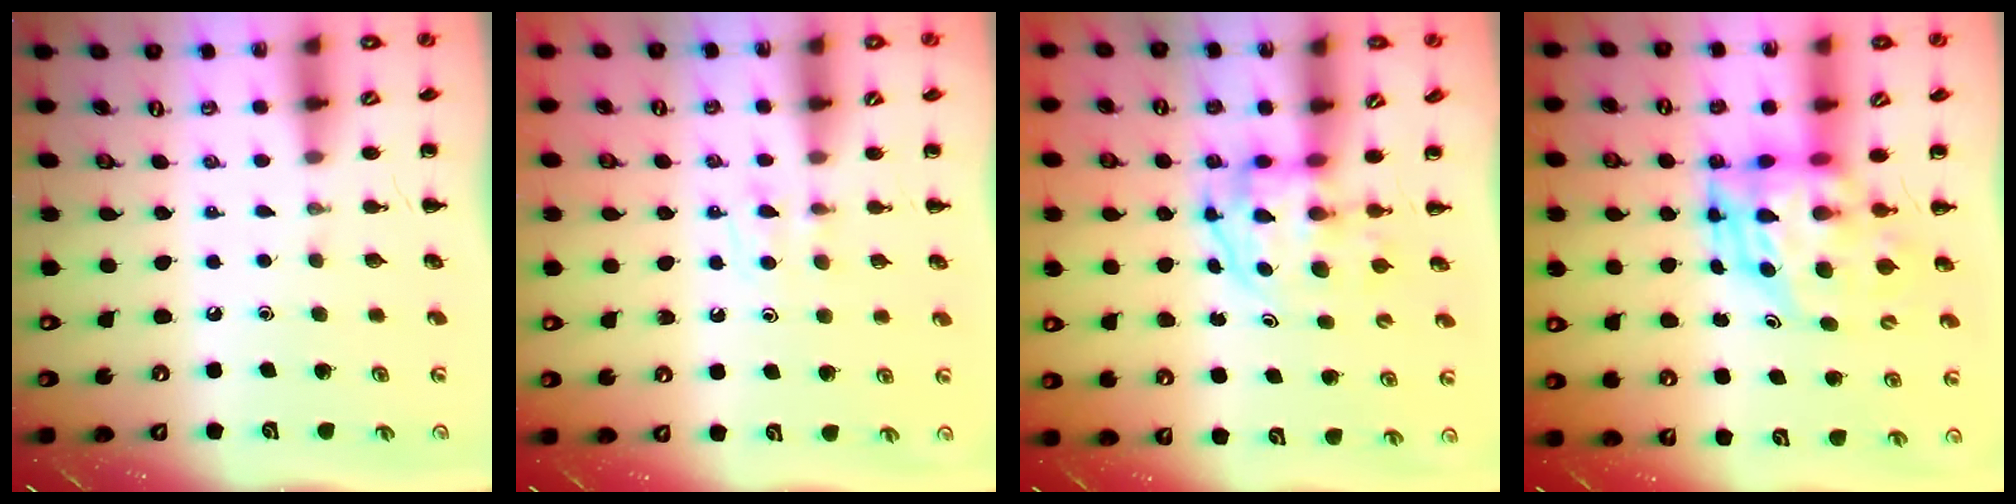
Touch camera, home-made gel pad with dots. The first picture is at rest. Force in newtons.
{"total": 4.0, "press": 3.6, "slide": 1.7}
{"total": 3.3, "press": 3.3, "slide": 0.5}
{"total": 6.3, "press": 6.0, "slide": 1.7}